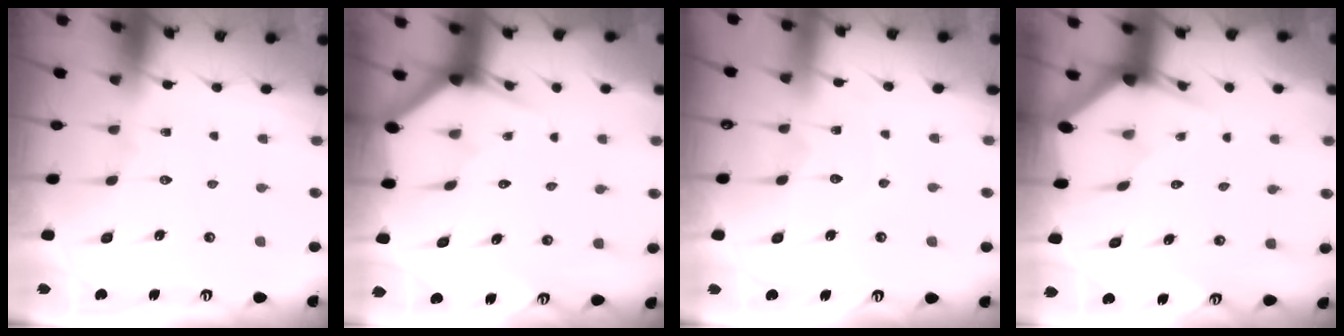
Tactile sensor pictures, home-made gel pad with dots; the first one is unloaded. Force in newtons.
{"total": 2.8, "press": 2.8, "slide": 0.1}
{"total": 4.9, "press": 4.9, "slide": 0.5}
{"total": 2.8, "press": 2.8, "slide": 0.1}